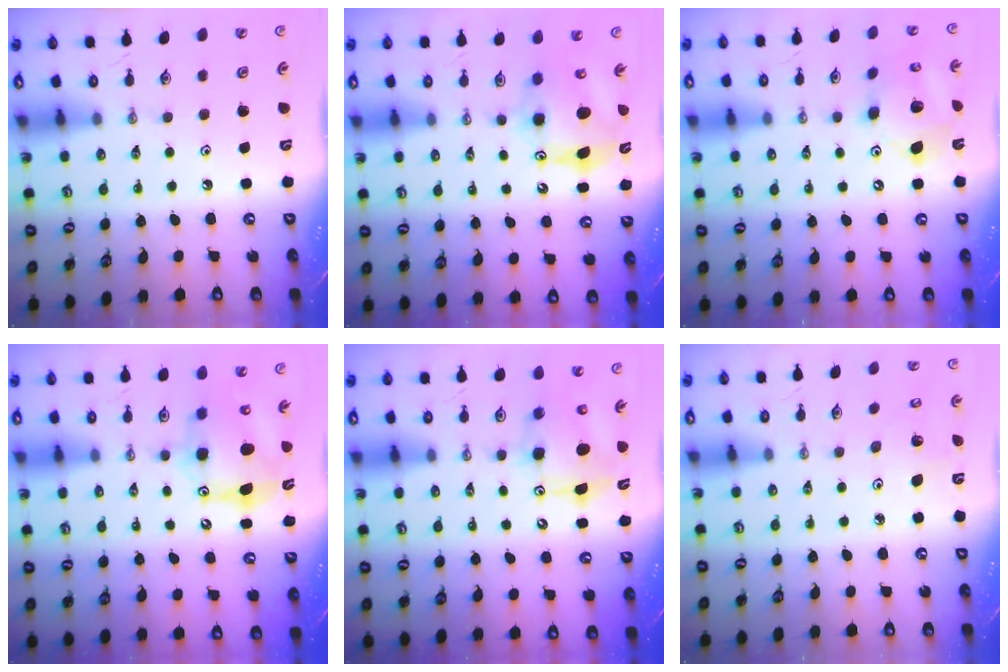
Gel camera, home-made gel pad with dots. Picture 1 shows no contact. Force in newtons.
{"total": 10.6, "press": 10.5, "slide": 0.9}
{"total": 13.3, "press": 13.0, "slide": 2.5}
{"total": 10.2, "press": 10.1, "slide": 0.9}
{"total": 8.2, "press": 8.0, "slide": 1.7}
{"total": 3.9, "press": 3.8, "slide": 0.8}